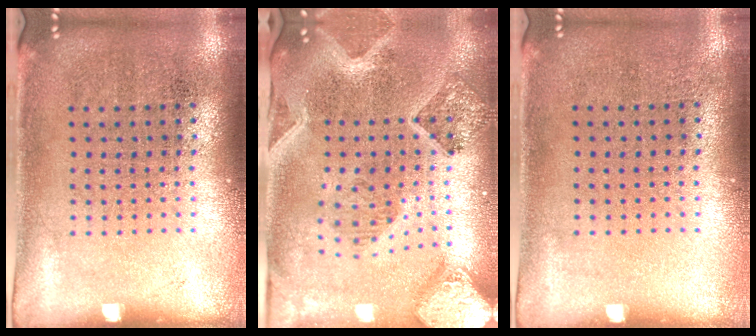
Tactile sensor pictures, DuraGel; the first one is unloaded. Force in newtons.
{"total": 3.0, "press": 2.6, "slide": 1.6}
{"total": 0.0}